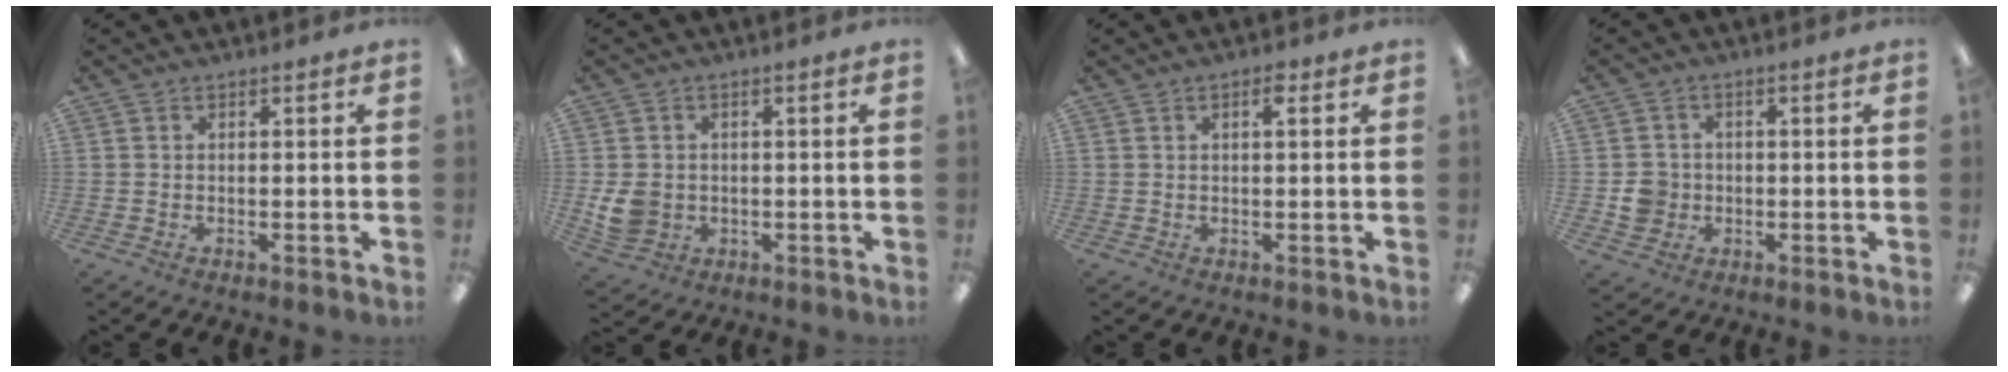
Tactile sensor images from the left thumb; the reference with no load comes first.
{"total": 5.8, "force": [-0.1, 5.2, 2.6], "torque": [-0.048, 0.003, 0.002]}
{"total": 2.5, "force": [1.3, 0.8, 1.9], "torque": [-0.027, -0.001, 0.018]}
{"total": 4.8, "force": [-0.7, 4.6, 1.2], "torque": [-0.016, 0.008, -0.010]}